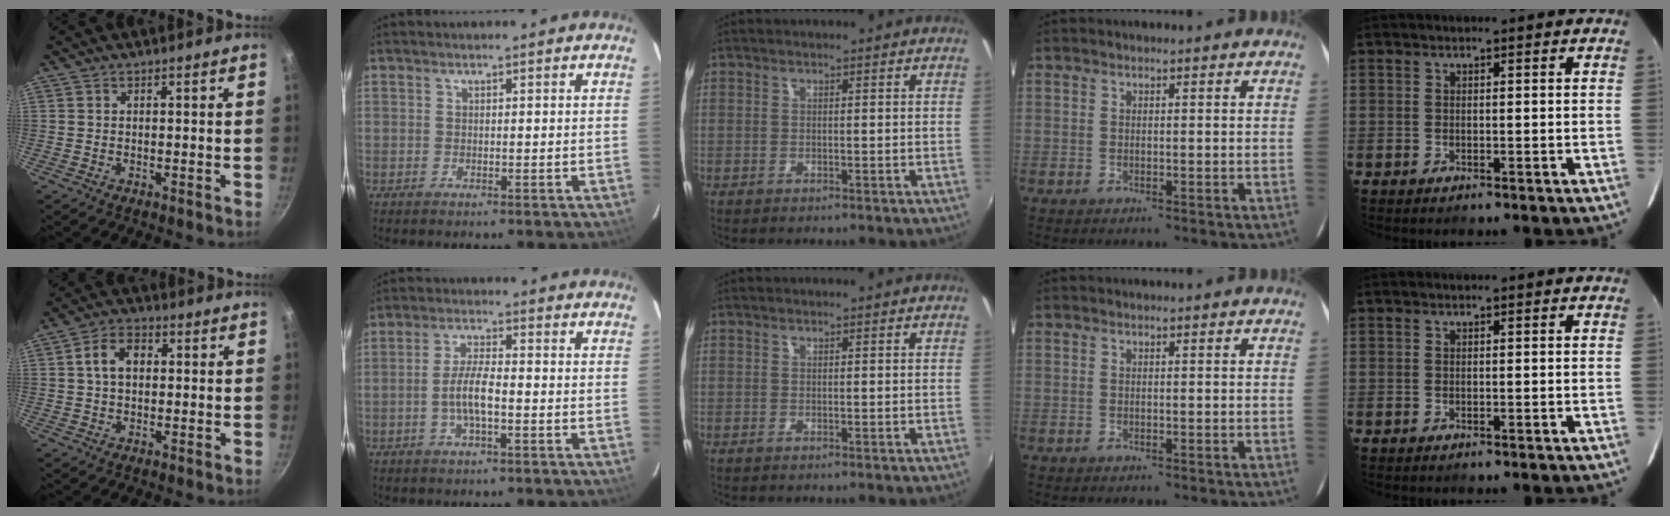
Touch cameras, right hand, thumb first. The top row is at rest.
{"thumb": {"total": 6.3, "force": [0.9, 4.4, 4.4], "torque": [-0.062, 0.014, 0.008]}, "index": {"total": 5.7, "force": [-1.7, 1.5, 5.3], "torque": [-0.106, 0.002, -0.031]}}